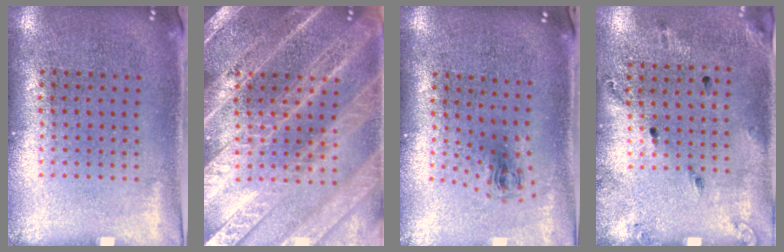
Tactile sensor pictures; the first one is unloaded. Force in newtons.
{"total": 4.3, "press": 4.3, "slide": 0.6}
{"total": 0.7, "press": 0.4, "slide": 0.6}
{"total": 1.9, "press": 1.1, "slide": 1.5}